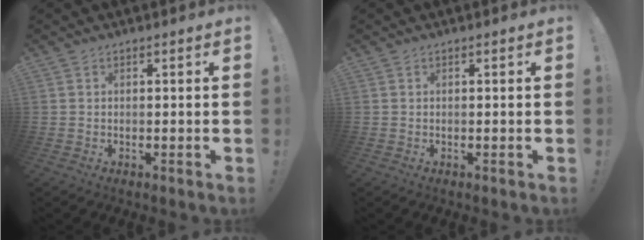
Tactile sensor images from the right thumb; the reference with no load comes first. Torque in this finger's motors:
{"motor_torque": [0.00, 0.00, 0.00, 0.00, 0.00]}